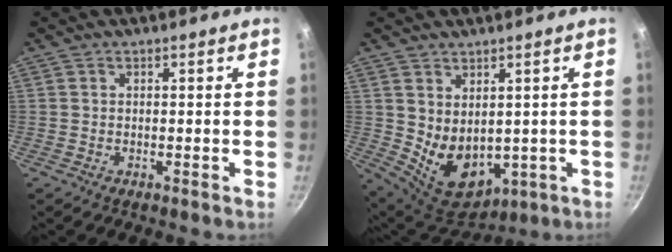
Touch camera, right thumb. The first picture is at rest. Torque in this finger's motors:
{"motor_torque": [-0.63, 0.87, 0.71, 0.71, 0.09]}